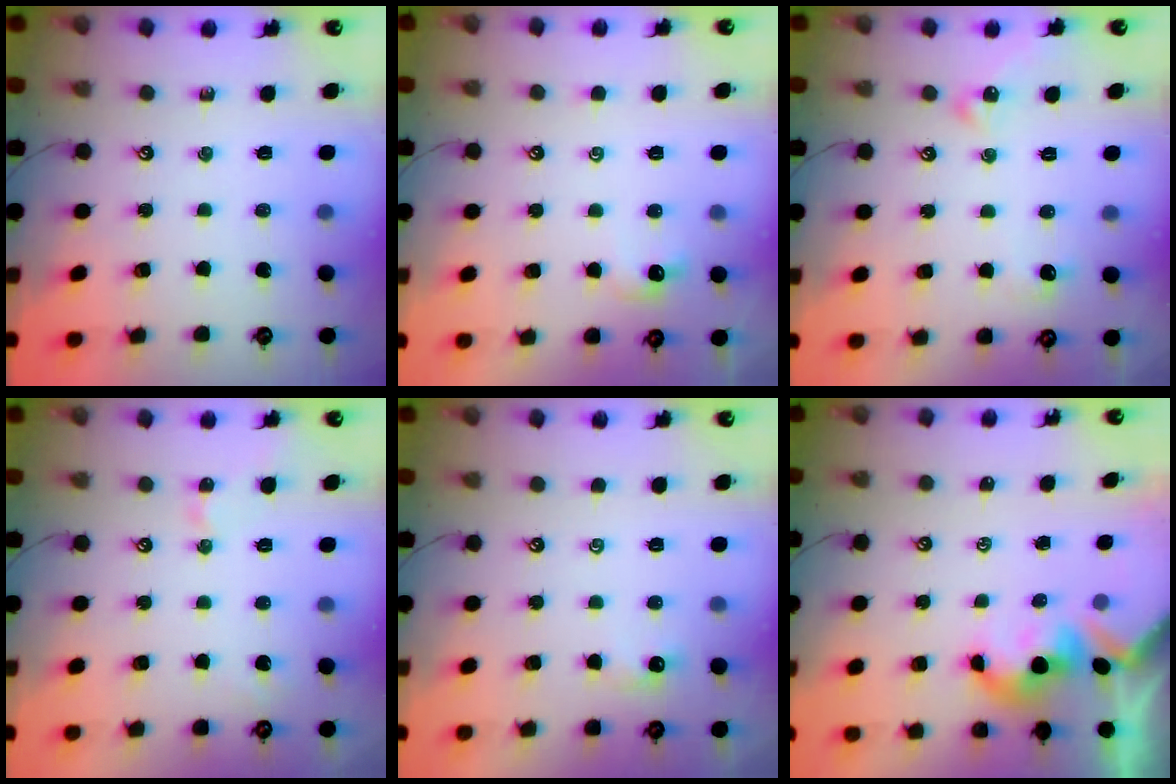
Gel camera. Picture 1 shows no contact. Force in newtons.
{"total": 1.0, "press": 0.8, "slide": 0.6}
{"total": 2.6, "press": 2.6, "slide": 0.6}
{"total": 2.6, "press": 2.6, "slide": 0.1}
{"total": 0.8, "press": 0.7, "slide": 0.5}
{"total": 2.1, "press": 2.1, "slide": 0.2}